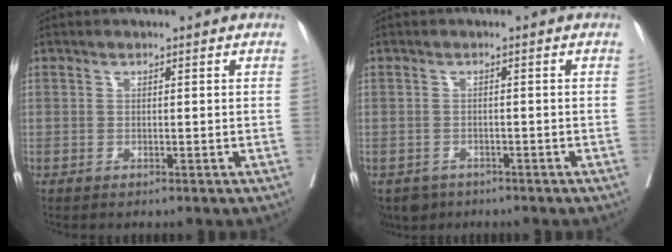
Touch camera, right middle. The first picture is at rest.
{"total": 3.6, "force": [-2.7, 2.3, 0.4], "torque": [-0.002, 0.001, -0.042]}